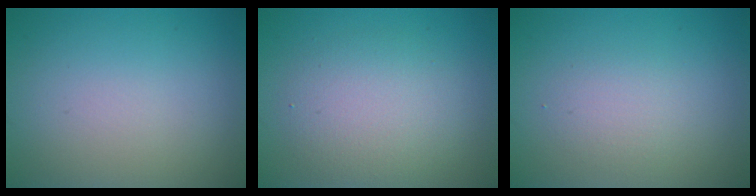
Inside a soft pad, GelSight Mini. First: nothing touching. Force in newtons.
{"total": 4.1, "press": 4.1, "slide": 0.4}
{"total": 1.8, "press": 1.8, "slide": 0.1}